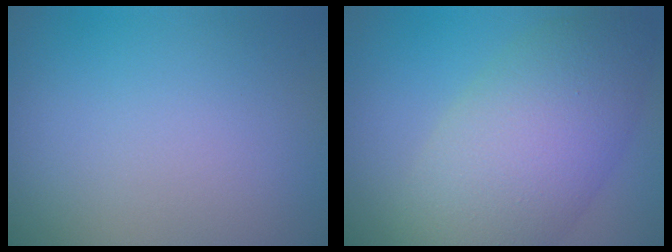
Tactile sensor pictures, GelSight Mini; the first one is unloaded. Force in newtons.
{"total": 9.0, "press": 9.0, "slide": 0.3}